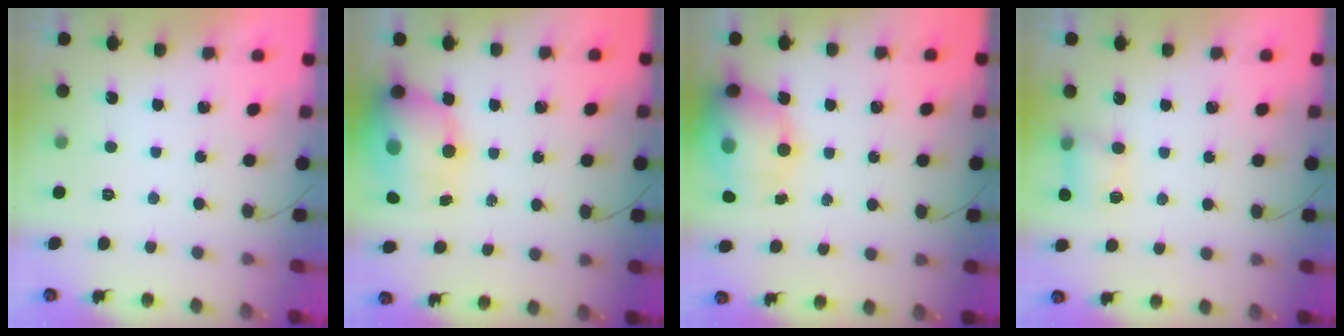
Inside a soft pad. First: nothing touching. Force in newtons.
{"total": 15.6, "press": 15.2, "slide": 3.5}
{"total": 18.0, "press": 17.5, "slide": 4.2}
{"total": 4.3, "press": 4.3, "slide": 0.6}